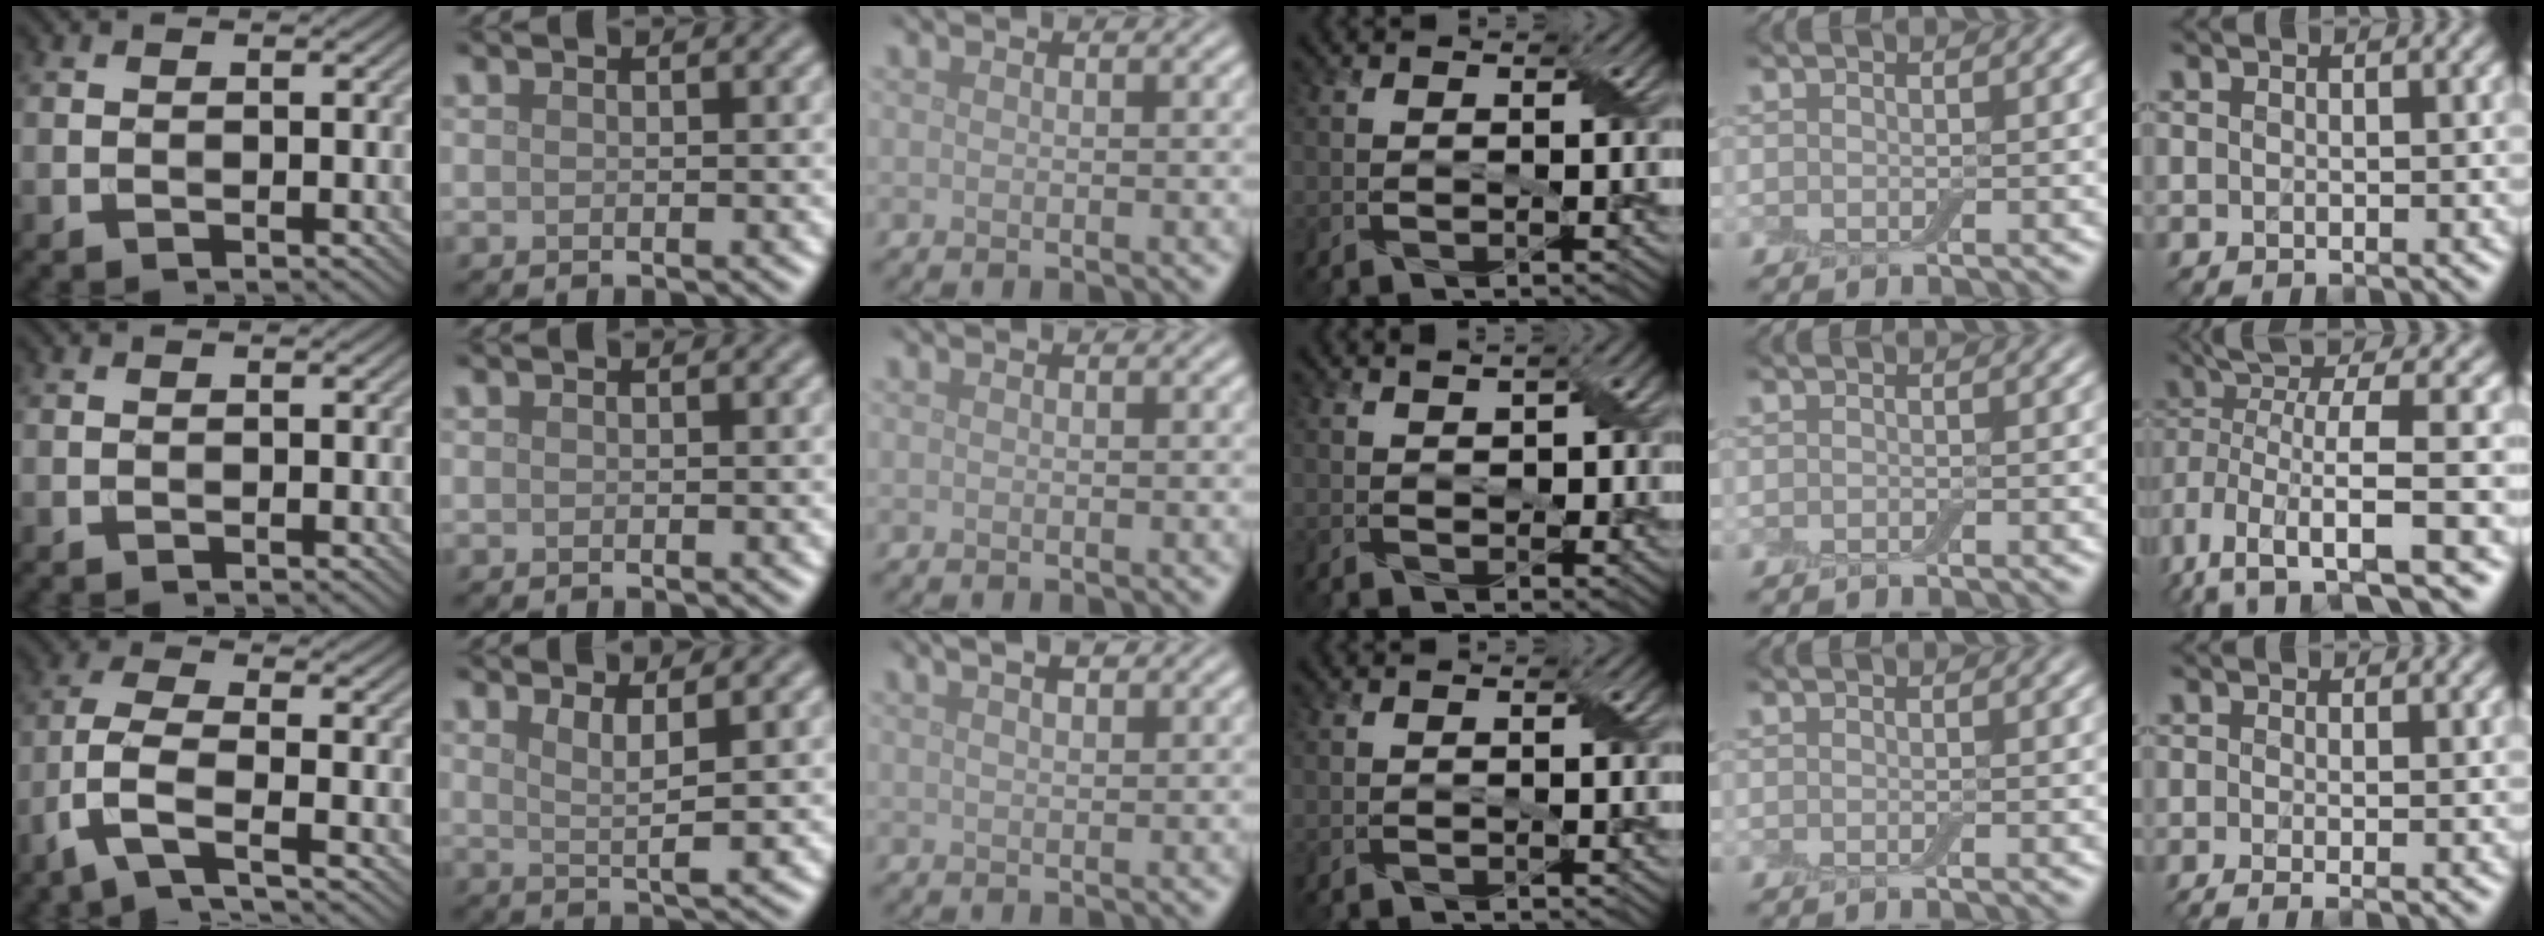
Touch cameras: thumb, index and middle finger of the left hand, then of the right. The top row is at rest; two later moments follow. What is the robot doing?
{"motion": "peel", "object": "bubble wrap"}